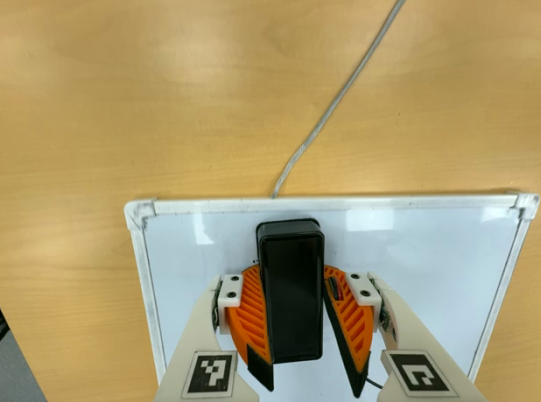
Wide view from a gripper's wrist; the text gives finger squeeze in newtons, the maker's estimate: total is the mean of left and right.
{"total": 13.8, "left": 15.6, "right": 12.0}